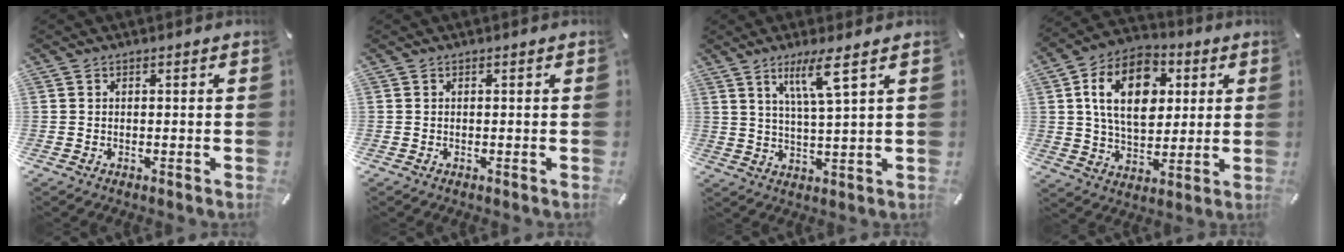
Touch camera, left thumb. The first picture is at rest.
{"total": 0.0}
{"total": 8.2, "force": [4.4, 0.7, 6.9], "torque": [-0.130, -0.005, 0.070]}
{"total": 16.5, "force": [4.2, 11.5, 11.1], "torque": [-0.205, 0.010, 0.071]}